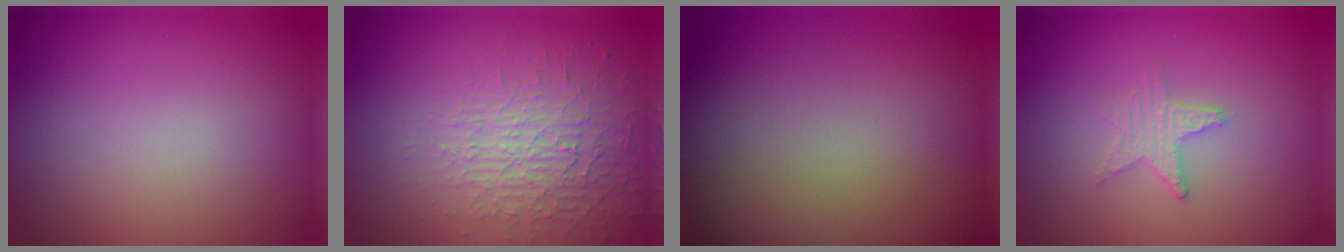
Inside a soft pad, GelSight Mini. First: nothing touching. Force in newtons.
{"total": 3.7, "press": 3.4, "slide": 1.4}
{"total": 0.0}
{"total": 2.1, "press": 2.0, "slide": 0.4}